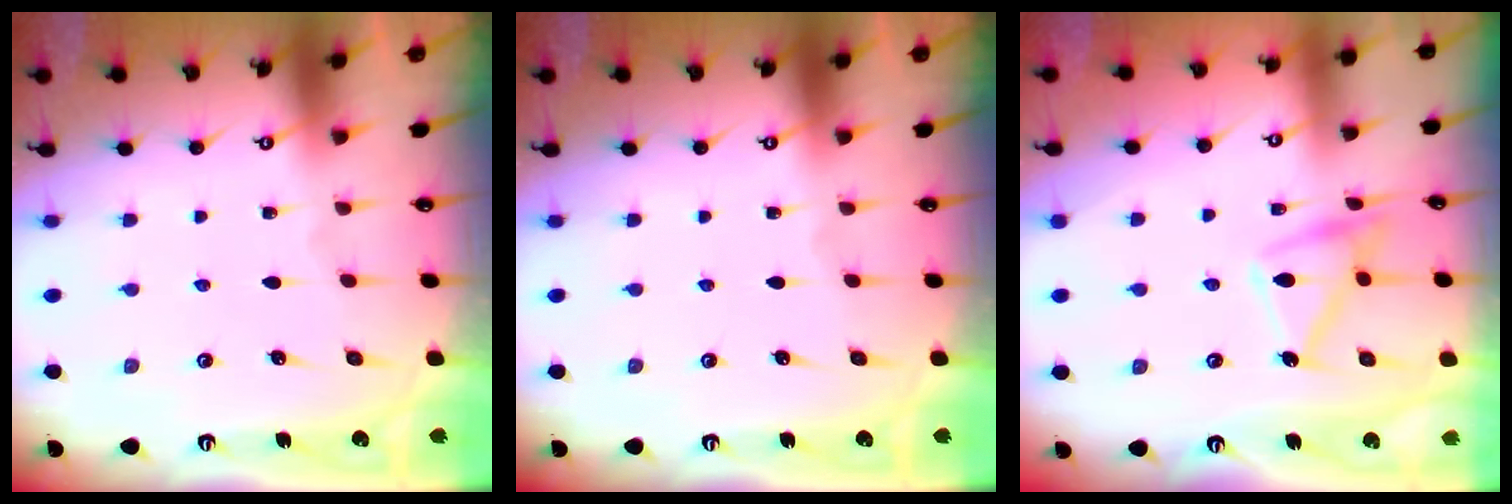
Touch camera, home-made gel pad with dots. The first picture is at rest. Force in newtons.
{"total": 0.0}
{"total": 13.1, "press": 13.1, "slide": 0.6}